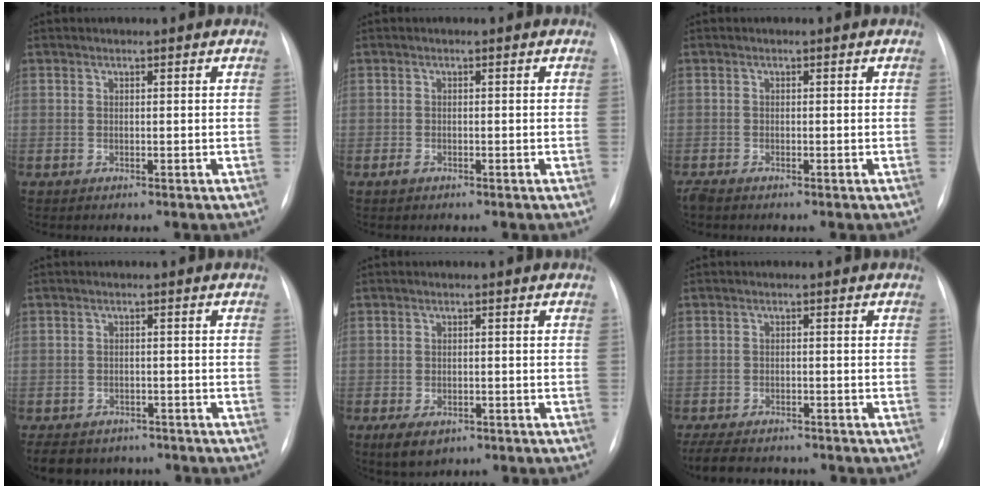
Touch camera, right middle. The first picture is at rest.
{"total": 0.7, "force": [0.3, 0.5, 0.4], "torque": [-0.010, 0.002, 0.008]}
{"total": 1.4, "force": [-1.2, 0.4, 0.7], "torque": [-0.017, -0.004, -0.021]}
{"total": 10.1, "force": [-8.2, 5.3, 2.7], "torque": [-0.050, 0.002, -0.102]}
{"total": 4.3, "force": [-2.6, 2.4, 2.5], "torque": [-0.047, -0.006, -0.034]}
{"total": 10.4, "force": [-8.9, 3.5, 4.1], "torque": [-0.083, -0.009, -0.125]}